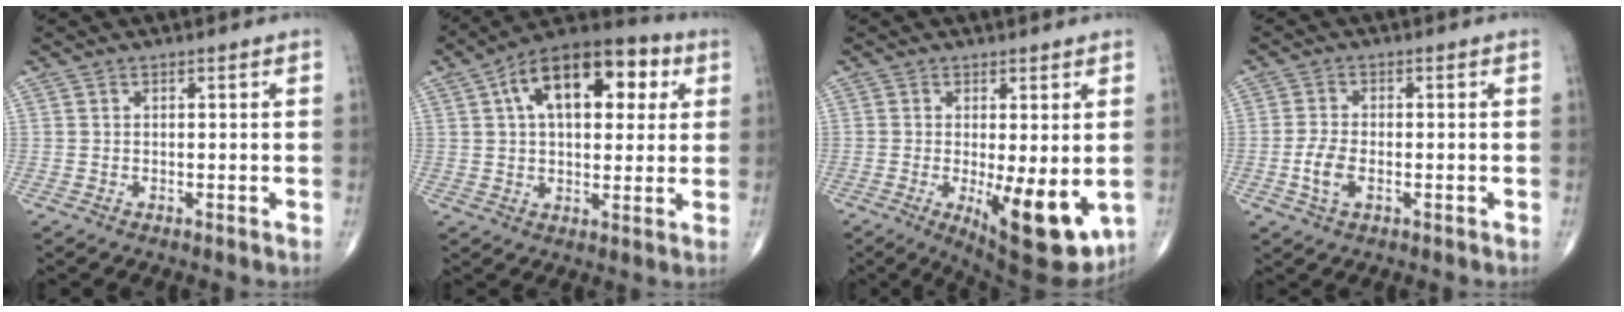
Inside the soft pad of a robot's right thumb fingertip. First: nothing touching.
{"total": 18.7, "force": [5.7, 10.1, 14.6], "torque": [-0.191, 0.021, 0.079]}
{"total": 13.0, "force": [-2.7, 4.5, 11.9], "torque": [-0.158, -0.026, -0.024]}
{"total": 4.5, "force": [-1.2, 2.3, 3.6], "torque": [-0.078, 0.004, -0.025]}